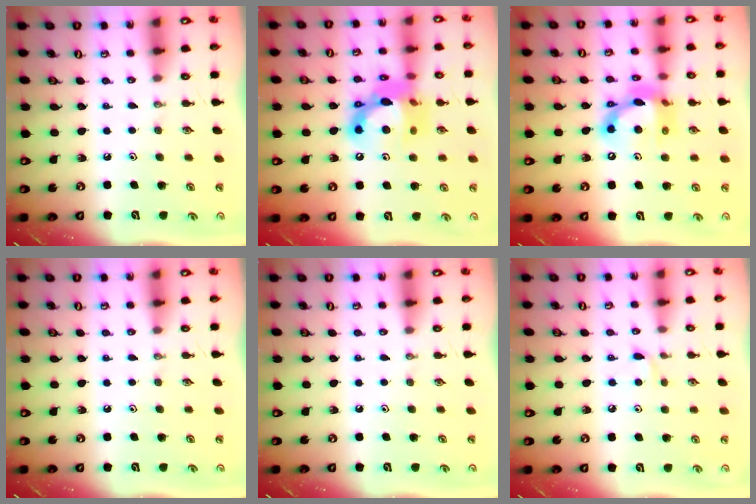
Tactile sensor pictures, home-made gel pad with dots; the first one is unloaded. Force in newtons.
{"total": 15.2, "press": 15.2, "slide": 0.3}
{"total": 14.4, "press": 14.3, "slide": 0.8}
{"total": 0.0}
{"total": 0.0}
{"total": 5.0, "press": 5.0, "slide": 0.7}